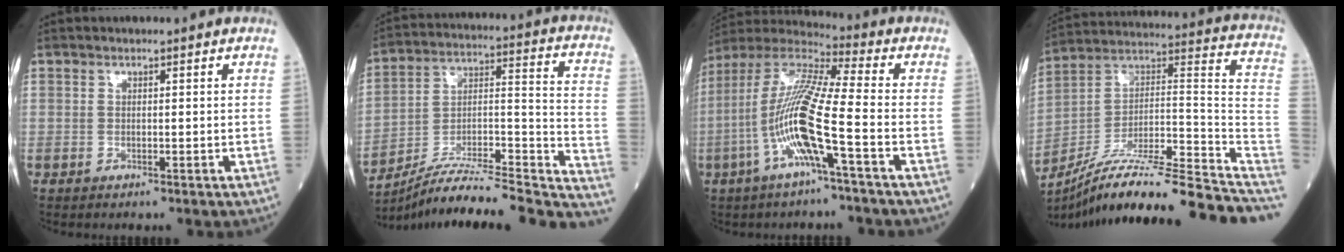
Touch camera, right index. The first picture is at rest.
{"total": 22.9, "force": [-19.8, 1.6, 11.4], "torque": [-0.123, 0.035, -0.303]}
{"total": 14.4, "force": [-4.2, 0.1, 13.8], "torque": [-0.285, 0.004, -0.092]}
{"total": 28.0, "force": [-22.9, 0.3, 16.1], "torque": [-0.163, 0.020, -0.353]}